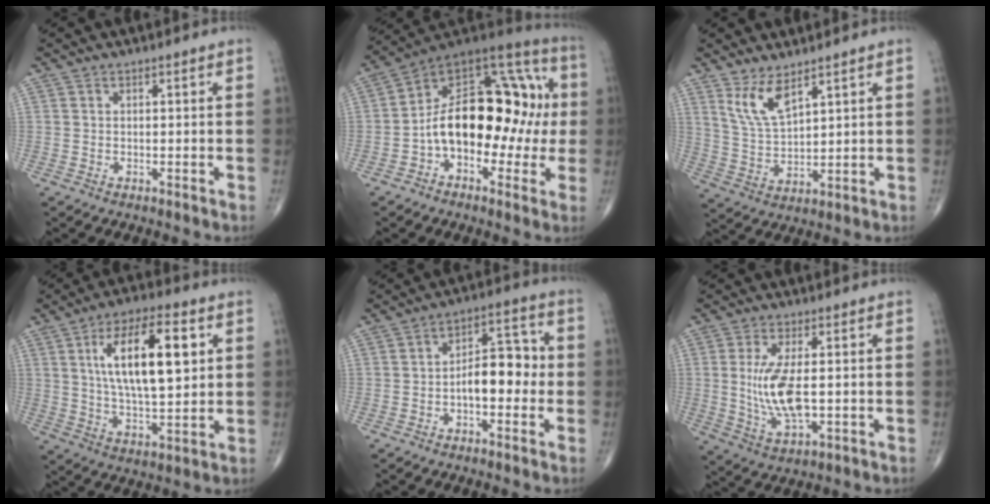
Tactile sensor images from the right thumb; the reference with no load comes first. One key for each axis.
{"total": 22.6, "fx": -1.2, "fy": 13.6, "fz": 18.0, "tx": -0.240, "ty": 0.062, "tz": -0.023}
{"total": 7.1, "fx": 4.6, "fy": 2.4, "fz": 4.8, "tx": -0.091, "ty": -0.035, "tz": 0.098}
{"total": 17.0, "fx": 4.5, "fy": 6.8, "fz": 15.0, "tx": -0.241, "ty": -0.007, "tz": 0.078}
{"total": 9.4, "fx": -1.3, "fy": 5.1, "fz": 7.8, "tx": -0.093, "ty": 0.035, "tz": -0.029}
{"total": 10.1, "fx": 0.2, "fy": 4.0, "fz": 9.3, "tx": -0.191, "ty": -0.015, "tz": 0.011}